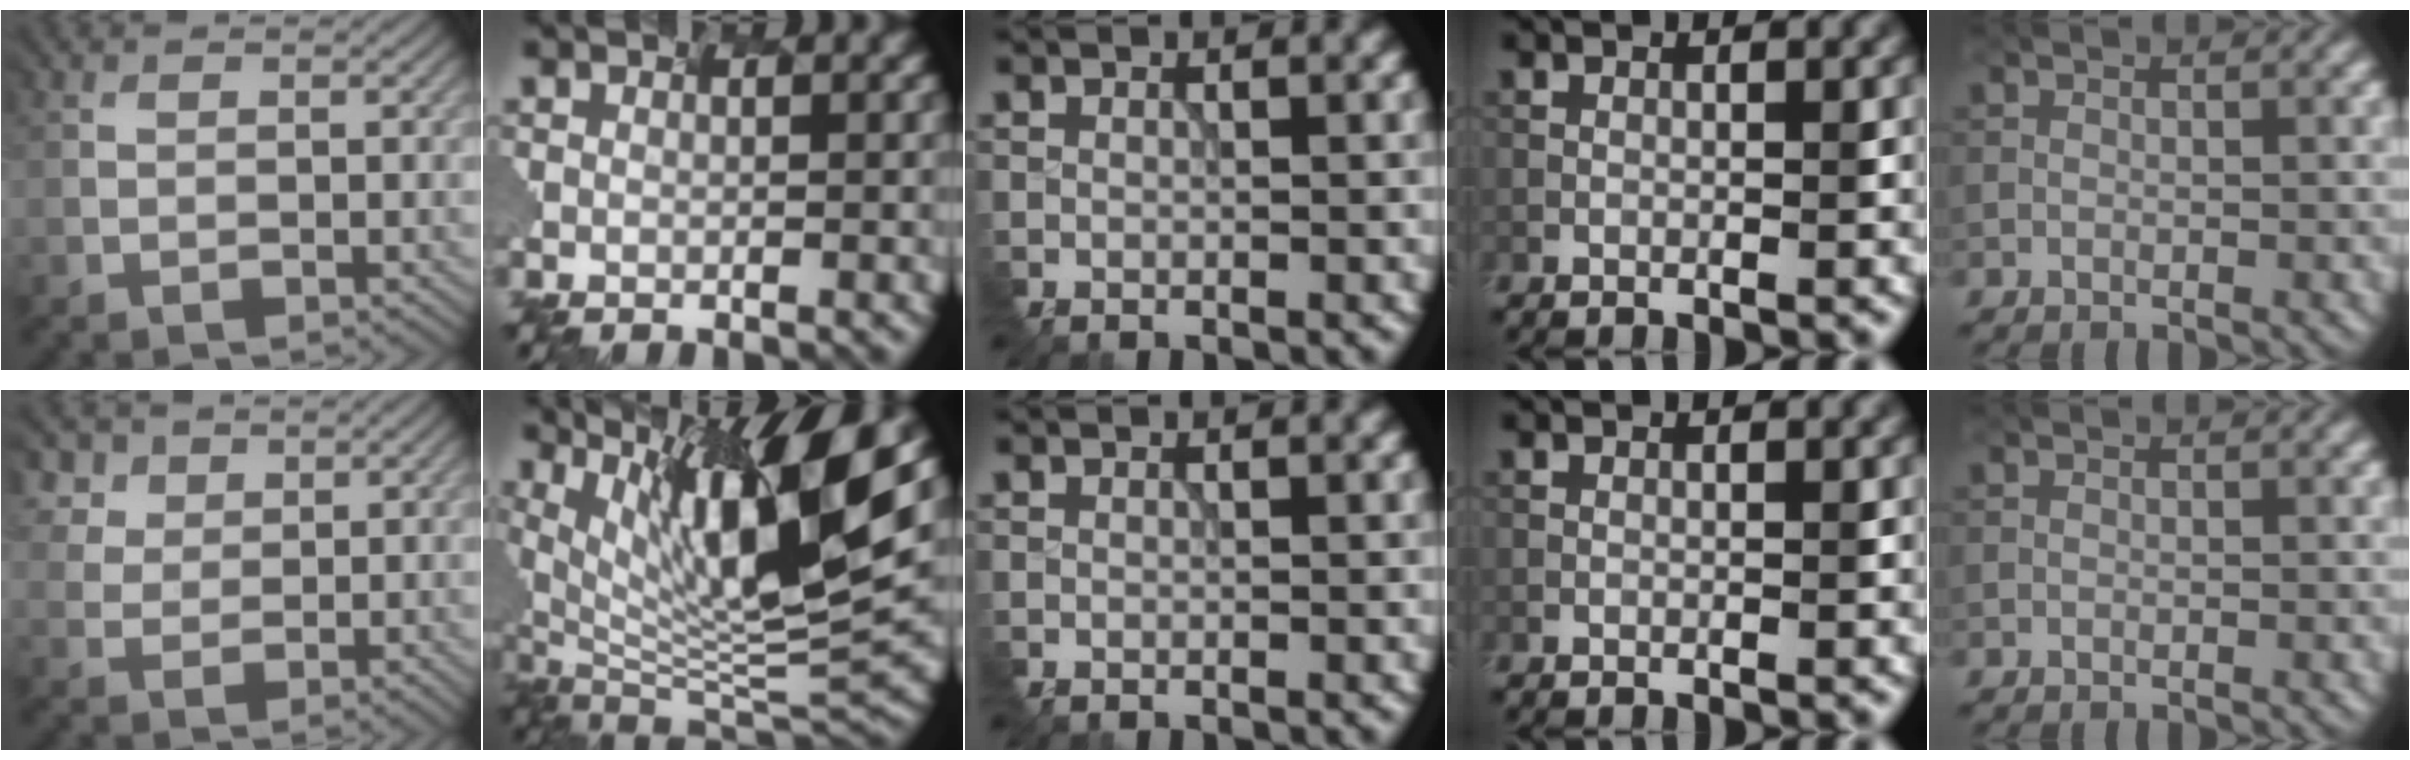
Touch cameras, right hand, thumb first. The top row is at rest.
{"thumb": {"total": 5.0, "force": [3.6, 3.4, 0.5], "torque": [-0.041, 0.002, 0.070]}, "index": {"total": 13.0, "force": [5.4, 3.7, 11.3], "torque": [-0.201, 0.000, 0.106]}}